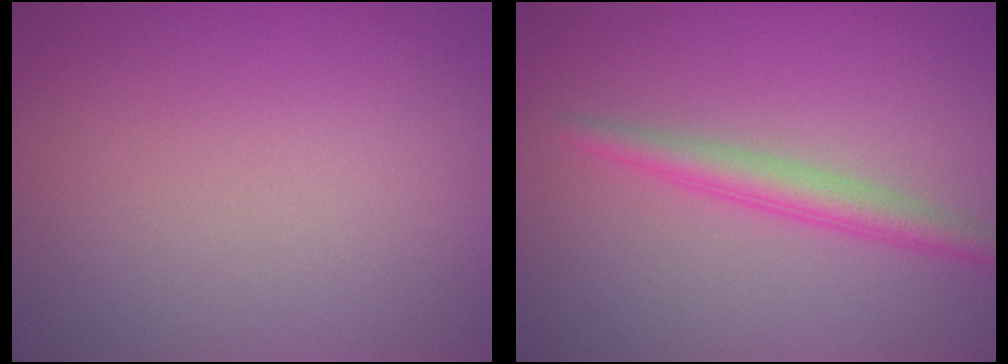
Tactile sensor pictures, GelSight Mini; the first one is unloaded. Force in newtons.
{"total": 2.7, "press": 2.7, "slide": 0.1}